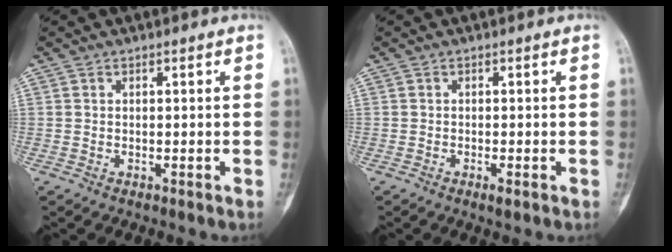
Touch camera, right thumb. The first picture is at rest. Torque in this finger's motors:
{"motor_torque": [-0.22, 0.00, -0.06, 0.26, 0.00]}